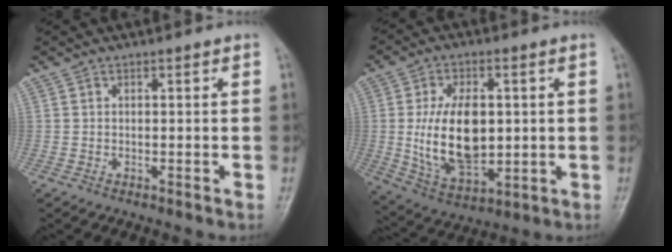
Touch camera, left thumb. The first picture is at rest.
{"total": 15.2, "force": [0.6, 8.5, 12.7], "torque": [-0.215, -0.011, 0.025]}